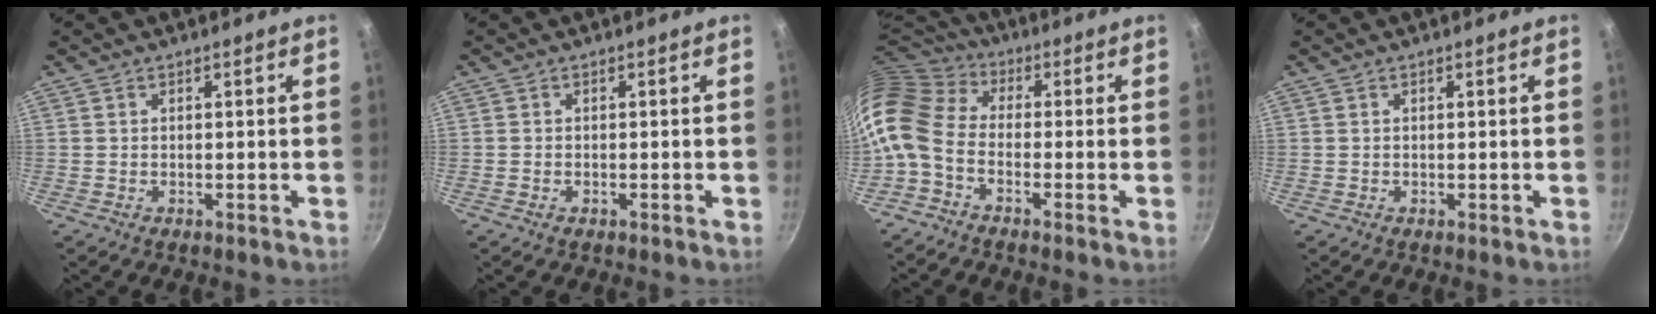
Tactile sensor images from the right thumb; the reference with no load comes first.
{"total": 0.7, "force": [-0.4, 0.4, 0.3], "torque": [-0.006, 0.000, -0.008]}
{"total": 13.1, "force": [-3.0, 9.1, 8.9], "torque": [-0.178, 0.038, -0.086]}
{"total": 0.0}